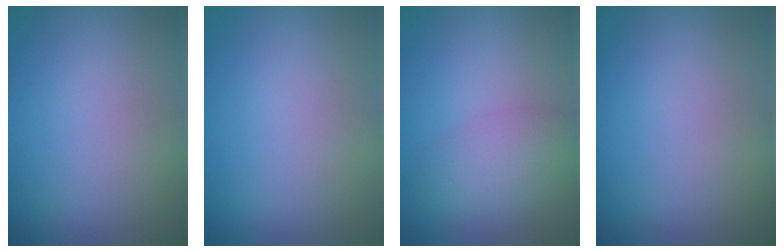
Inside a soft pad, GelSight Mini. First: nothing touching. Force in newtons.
{"total": 0.0}
{"total": 3.0, "press": 3.0, "slide": 0.0}
{"total": 0.0}